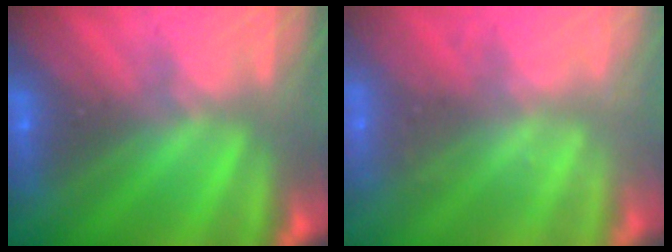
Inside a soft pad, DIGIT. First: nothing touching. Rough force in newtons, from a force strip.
{"total": 2.3}